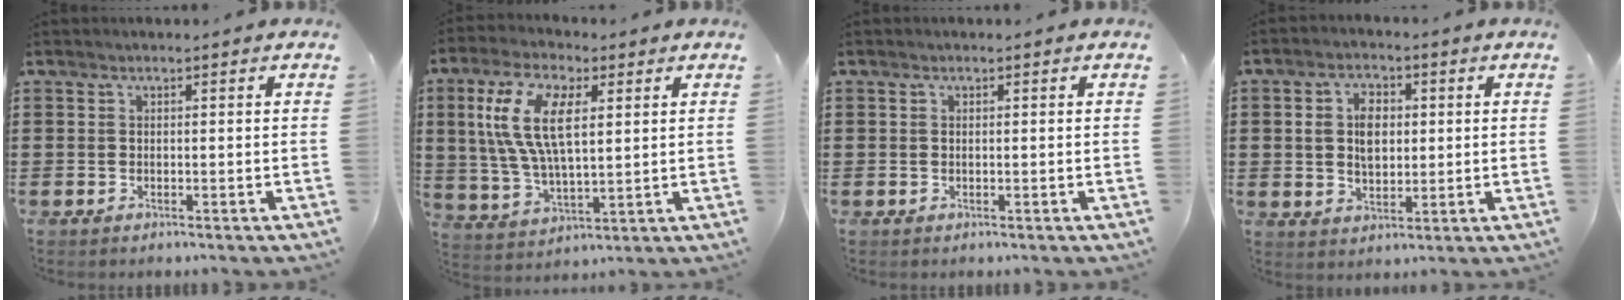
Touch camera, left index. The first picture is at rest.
{"total": 11.8, "force": [3.9, 5.2, 9.9], "torque": [-0.215, 0.009, 0.066]}
{"total": 0.0}
{"total": 5.6, "force": [1.0, 3.7, 4.0], "torque": [-0.080, 0.013, 0.012]}